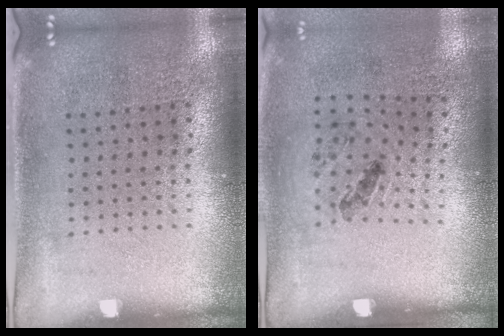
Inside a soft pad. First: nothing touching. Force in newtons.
{"total": 1.4, "press": 0.8, "slide": 1.2}